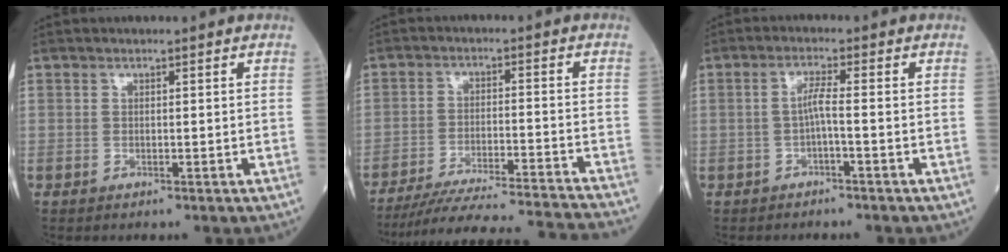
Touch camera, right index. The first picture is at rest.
{"total": 21.6, "force": [-20.2, -1.1, 7.3], "torque": [-0.094, -0.039, -0.285]}
{"total": 2.5, "force": [-0.7, -0.2, 2.4], "torque": [-0.049, 0.006, -0.012]}